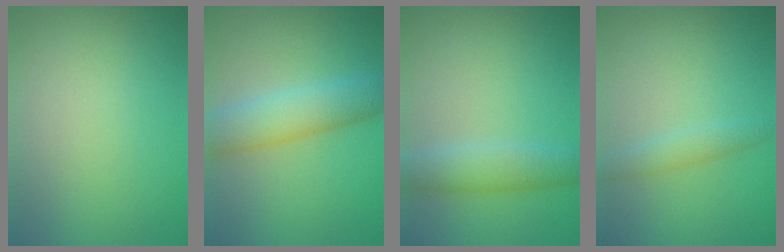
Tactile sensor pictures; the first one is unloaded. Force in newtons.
{"total": 4.8, "press": 4.8, "slide": 0.2}
{"total": 3.9, "press": 3.9, "slide": 0.1}
{"total": 1.8, "press": 1.8, "slide": 0.1}